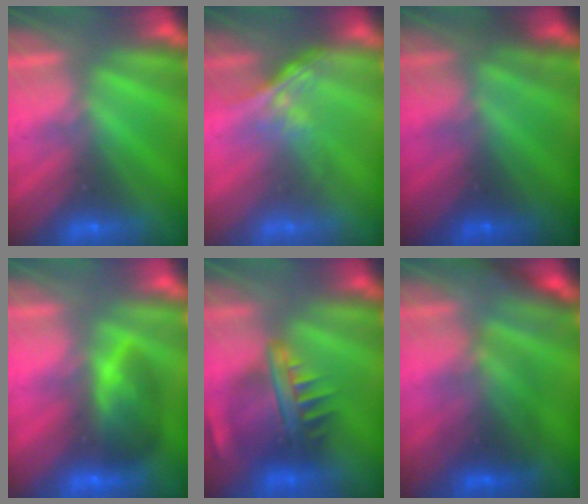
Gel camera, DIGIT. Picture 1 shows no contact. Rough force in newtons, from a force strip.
{"total": 1.4}
{"total": 4.7}
{"total": 8.2}
{"total": 7.4}
{"total": 2.3}